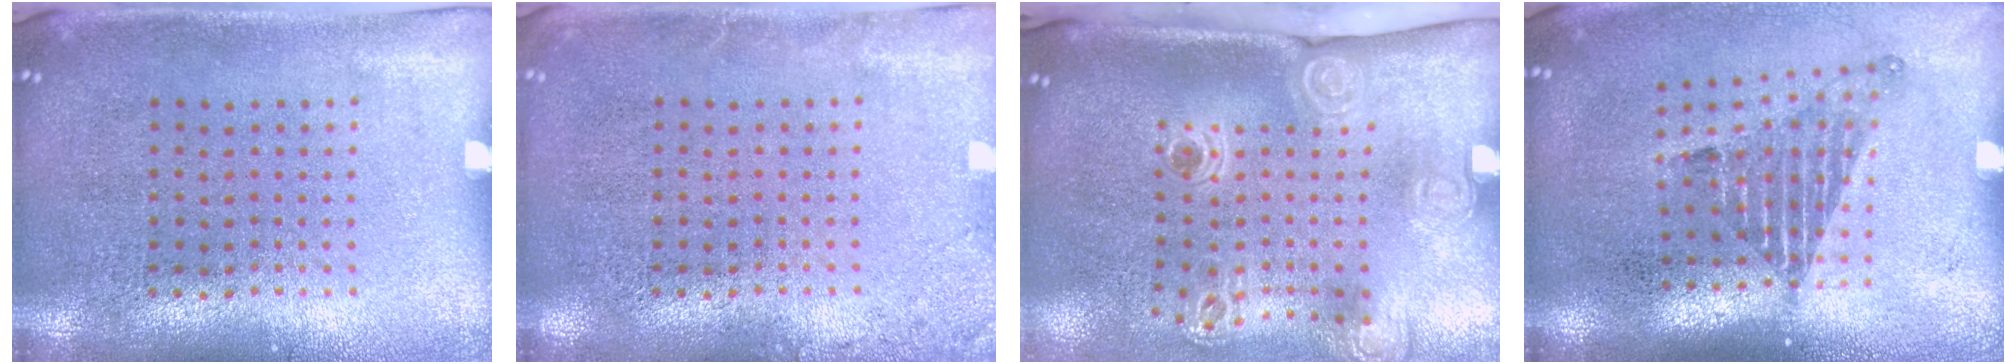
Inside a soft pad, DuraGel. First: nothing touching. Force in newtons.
{"total": 1.3, "press": 1.3, "slide": 0.2}
{"total": 2.3, "press": 1.6, "slide": 1.6}
{"total": 1.6, "press": 1.1, "slide": 1.2}